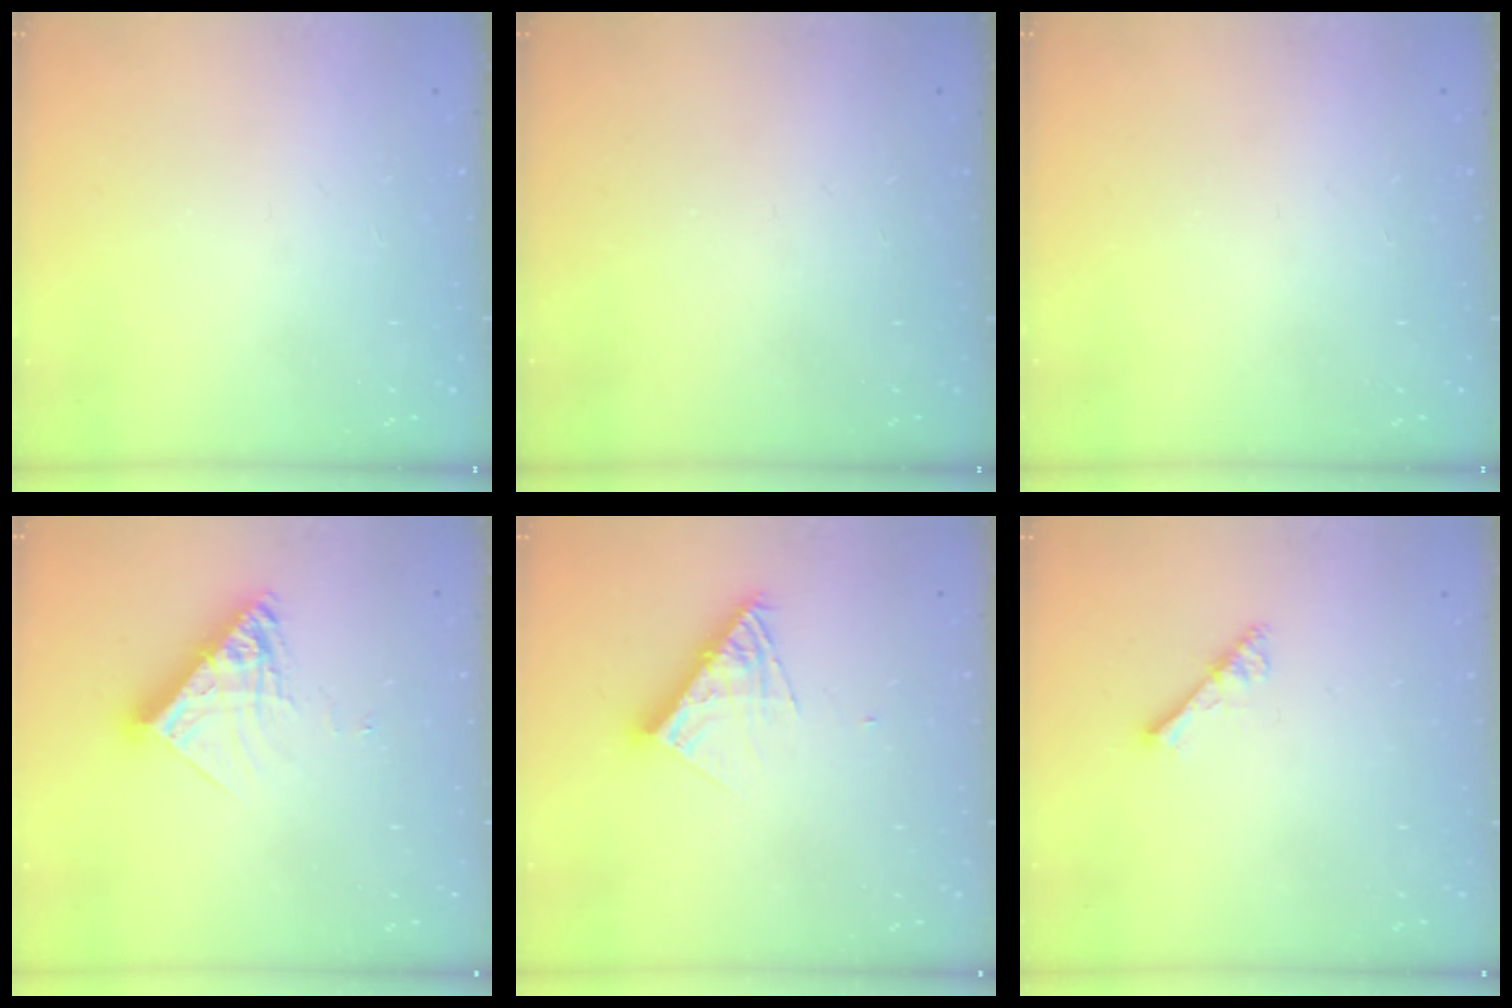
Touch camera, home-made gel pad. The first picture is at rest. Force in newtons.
{"total": 0.0}
{"total": 0.0}
{"total": 12.0, "press": 11.9, "slide": 0.2}
{"total": 9.3, "press": 9.2, "slide": 0.8}
{"total": 3.3, "press": 3.3, "slide": 0.5}